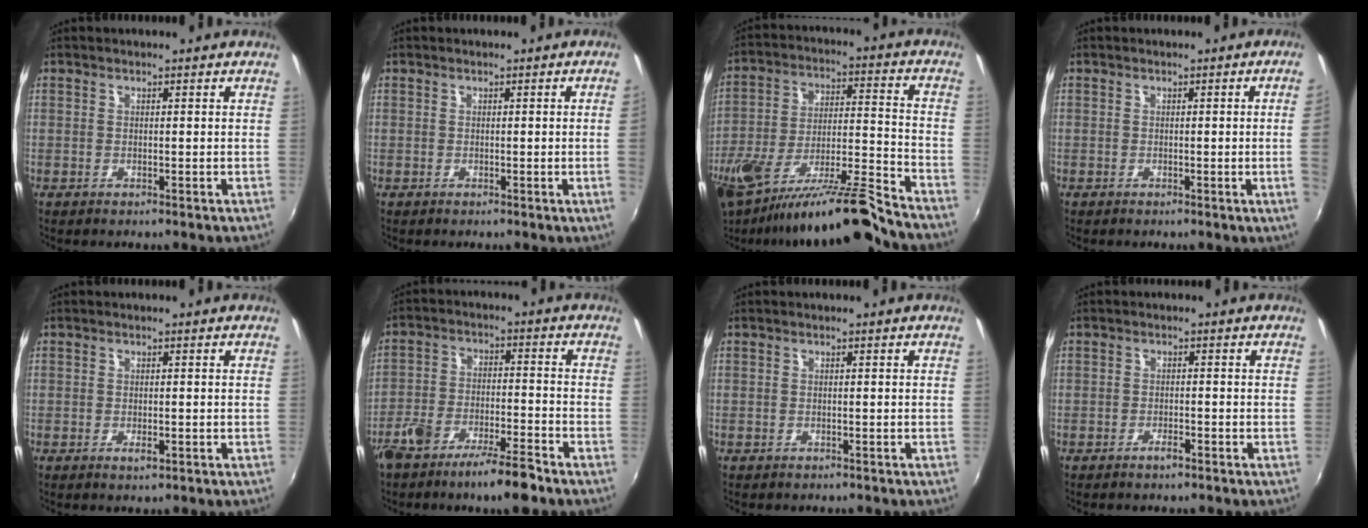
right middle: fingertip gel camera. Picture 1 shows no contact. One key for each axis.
{"total": 2.1, "fx": 0.0, "fy": -1.3, "fz": 1.7, "tx": -0.015, "ty": -0.016, "tz": 0.002}
{"total": 21.2, "fx": -17.3, "fy": 1.4, "fz": 12.1, "tx": -0.231, "ty": -0.046, "tz": -0.289}
{"total": 3.5, "fx": 0.2, "fy": -2.0, "fz": 2.9, "tx": -0.046, "ty": -0.011, "tz": 0.009}
{"total": 1.4, "fx": -0.7, "fy": 0.7, "fz": 1.0, "tx": -0.018, "ty": -0.003, "tz": -0.012}
{"total": 9.7, "fx": -7.3, "fy": 1.5, "fz": 6.2, "tx": -0.129, "ty": 0.003, "tz": -0.126}
{"total": 0.9, "fx": -0.8, "fy": 0.4, "fz": 0.2, "tx": -0.008, "ty": -0.003, "tz": -0.011}
{"total": 1.6, "fx": -1.3, "fy": 0.4, "fz": 0.8, "tx": -0.017, "ty": 0.000, "tz": -0.025}